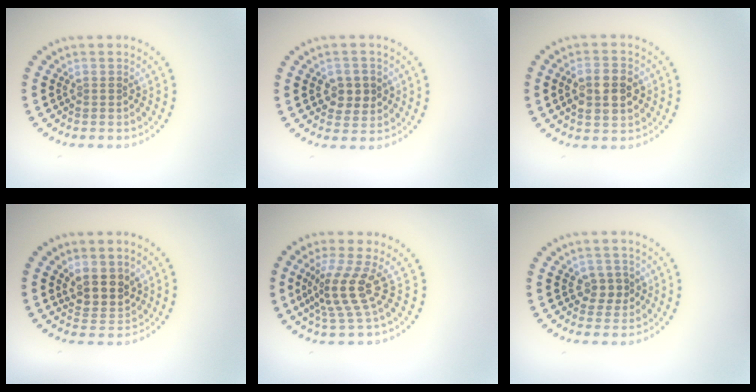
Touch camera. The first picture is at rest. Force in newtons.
{"total": 2.7, "press": 2.7, "slide": 0.5}
{"total": 4.3, "press": 4.3, "slide": 0.4}
{"total": 3.0, "press": 2.7, "slide": 1.3}
{"total": 3.9, "press": 2.7, "slide": 2.8}
{"total": 2.1, "press": 2.0, "slide": 0.7}